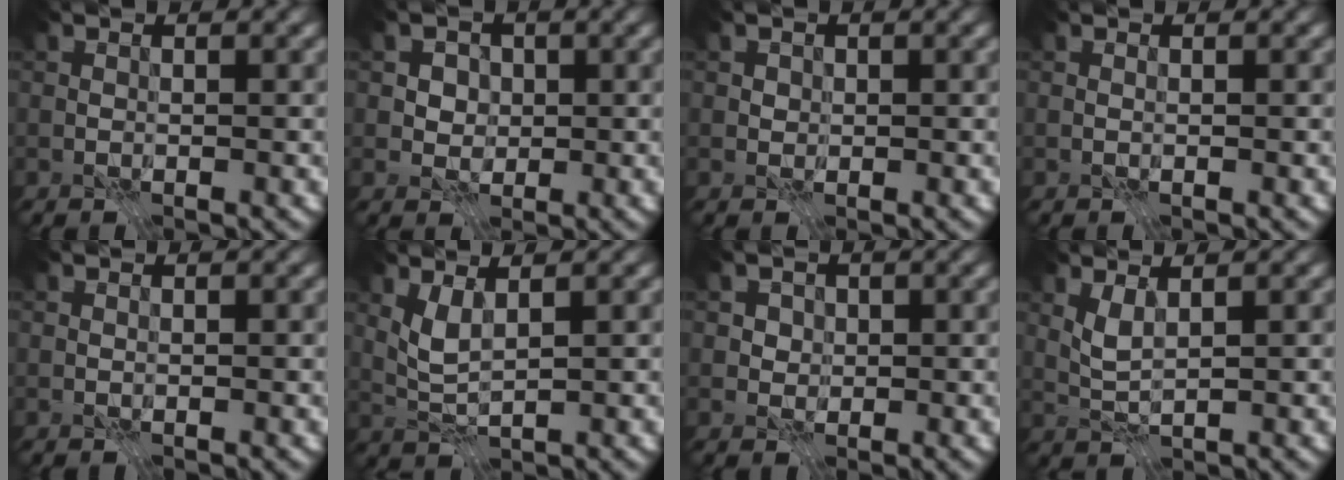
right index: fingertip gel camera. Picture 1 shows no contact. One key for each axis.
{"total": 2.9, "fx": 0.8, "fy": 2.5, "fz": 1.3, "tx": -0.014, "ty": 0.006, "tz": 0.006}
{"total": 0.8, "fx": 0.2, "fy": 0.7, "fz": 0.1, "tx": 0.001, "ty": -0.002, "tz": 0.001}
{"total": 0.0}
{"total": 0.0}
{"total": 2.4, "fx": 1.3, "fy": 0.7, "fz": 2.0, "tx": -0.051, "ty": -0.005, "tz": 0.030}
{"total": 1.9, "fx": 0.7, "fy": 1.6, "fz": 0.6, "tx": -0.006, "ty": 0.000, "tz": 0.016}
{"total": 1.9, "fx": 1.0, "fy": 0.5, "fz": 1.6, "tx": -0.042, "ty": -0.002, "tz": 0.024}